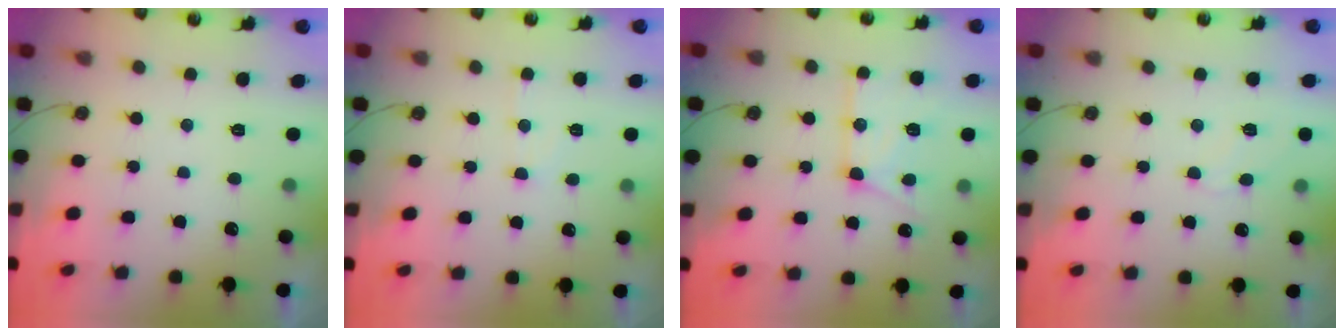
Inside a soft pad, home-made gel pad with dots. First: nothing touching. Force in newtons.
{"total": 5.8, "press": 5.8, "slide": 0.7}
{"total": 13.1, "press": 13.0, "slide": 1.3}
{"total": 5.4, "press": 5.3, "slide": 0.6}